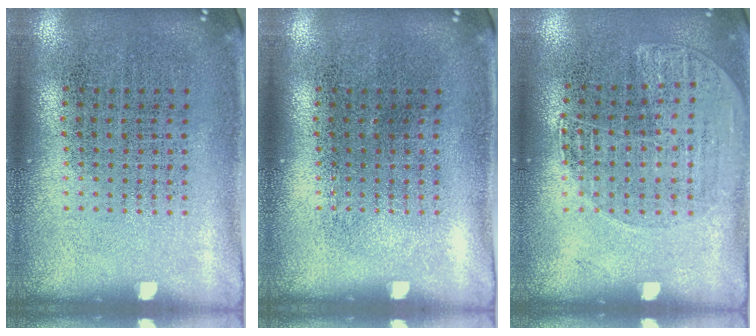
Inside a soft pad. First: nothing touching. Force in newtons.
{"total": 0.0}
{"total": 1.3, "press": 1.3, "slide": 0.1}